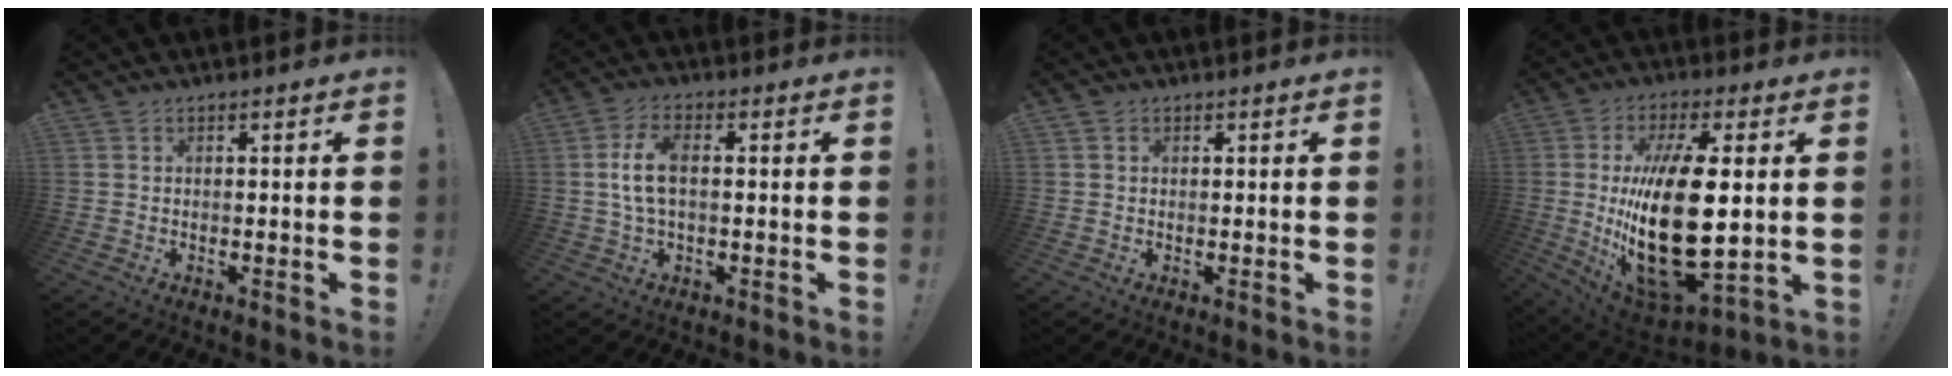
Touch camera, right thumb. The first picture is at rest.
{"total": 7.5, "force": [0.6, 3.5, 6.6], "torque": [-0.129, -0.002, 0.010]}
{"total": 0.9, "force": [0.5, 0.8, 0.1], "torque": [0.003, 0.000, 0.009]}
{"total": 27.1, "force": [0.9, 11.0, 24.8], "torque": [-0.499, -0.031, 0.018]}